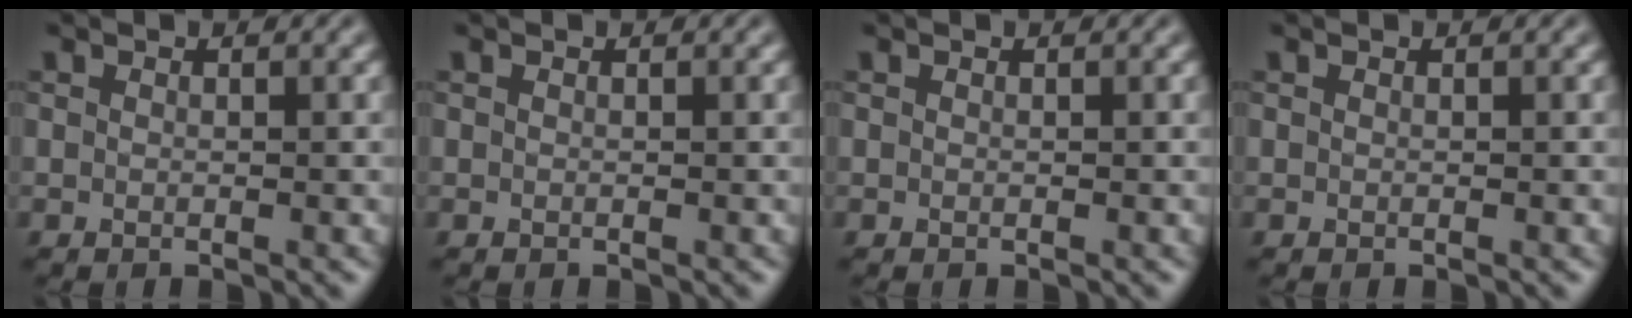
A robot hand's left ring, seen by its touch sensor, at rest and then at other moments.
{"total": 0.0}
{"total": 0.0}
{"total": 0.0}